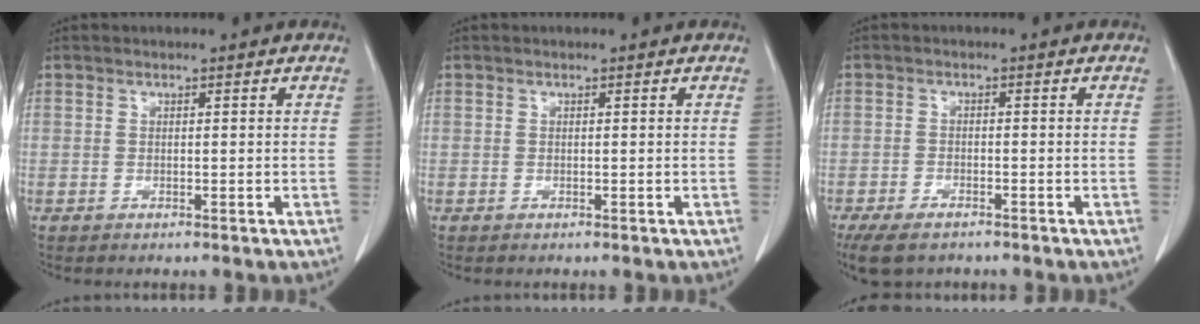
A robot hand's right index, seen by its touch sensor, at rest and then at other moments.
{"total": 0.0}
{"total": 6.9, "force": [-5.2, 2.7, 3.5], "torque": [-0.058, -0.009, -0.083]}